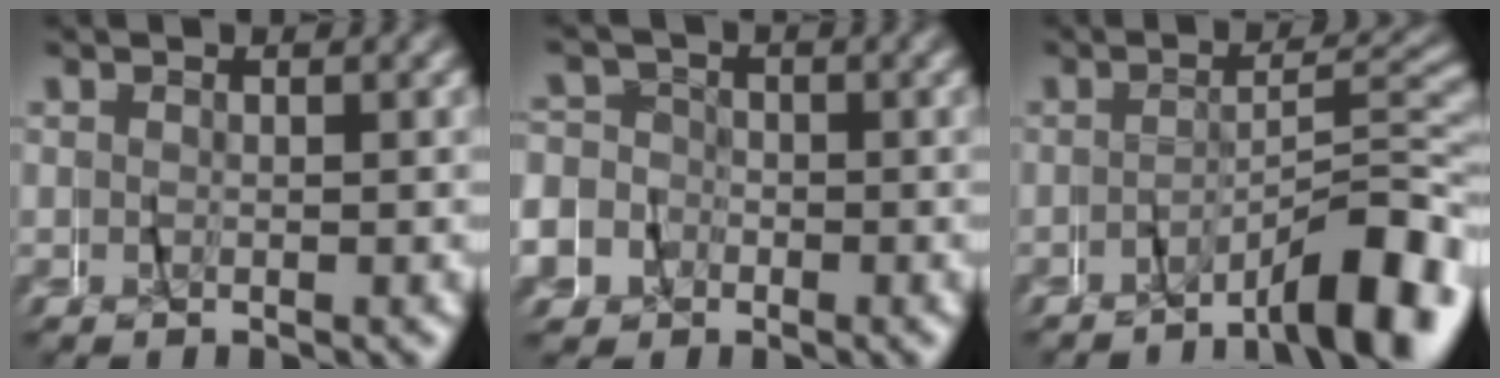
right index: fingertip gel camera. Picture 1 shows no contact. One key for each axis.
{"total": 9.1, "fx": -2.6, "fy": 8.7, "fz": 1.3, "tx": -0.055, "ty": -0.024, "tz": -0.057}
{"total": 6.7, "fx": -4.9, "fy": 0.8, "fz": 4.5, "tx": -0.058, "ty": 0.005, "tz": -0.081}